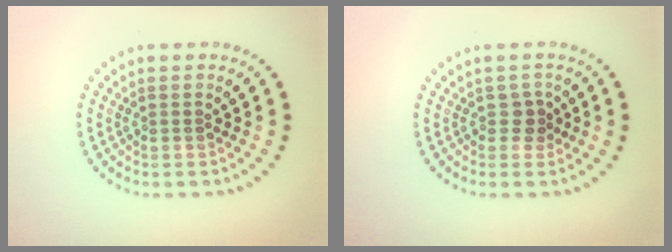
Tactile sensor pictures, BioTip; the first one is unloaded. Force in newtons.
{"total": 1.2, "press": 1.0, "slide": 0.7}